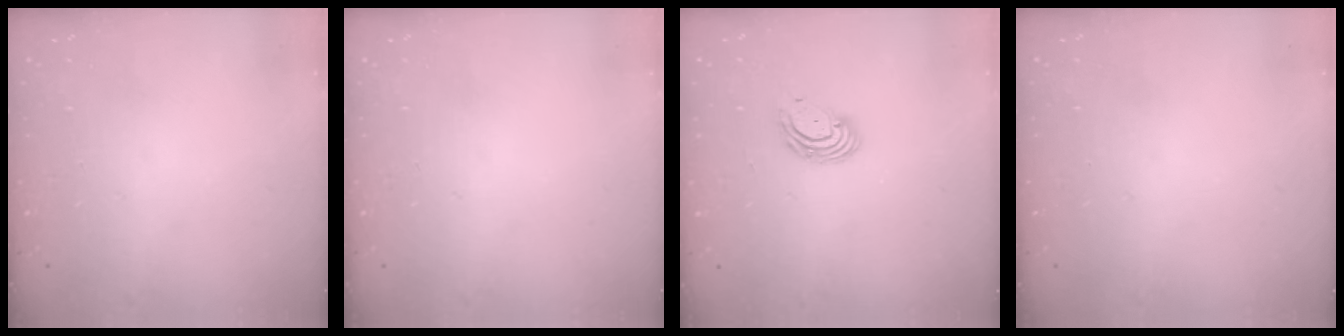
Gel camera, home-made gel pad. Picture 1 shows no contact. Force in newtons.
{"total": 0.0}
{"total": 5.7, "press": 5.7, "slide": 0.9}
{"total": 0.0}